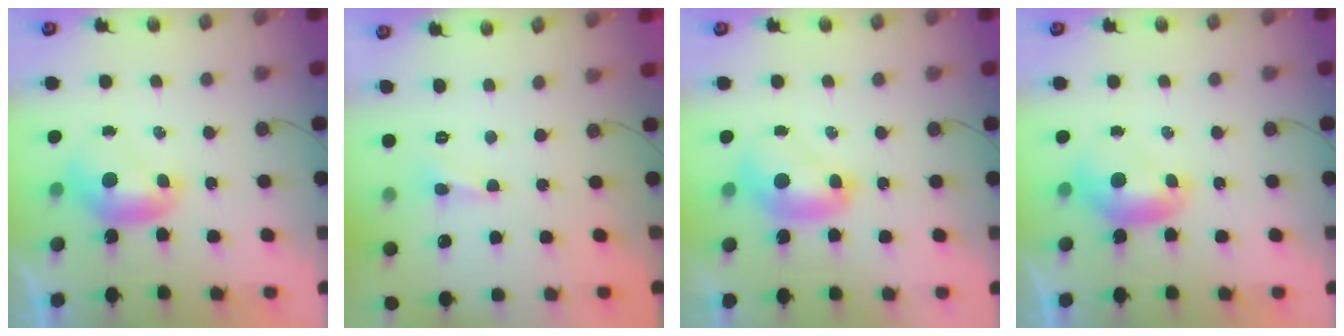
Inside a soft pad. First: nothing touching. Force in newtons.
{"total": 1.6, "press": 1.5, "slide": 0.4}
{"total": 2.2, "press": 2.2, "slide": 0.2}
{"total": 0.0}